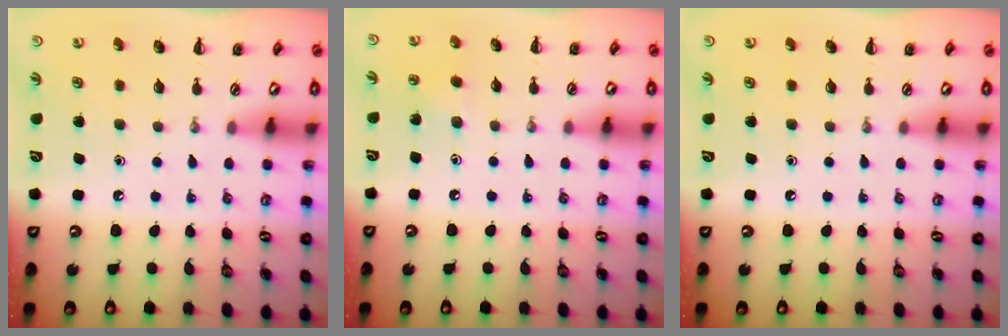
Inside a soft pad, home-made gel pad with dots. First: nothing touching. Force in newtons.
{"total": 5.2, "press": 5.1, "slide": 1.3}
{"total": 0.0}